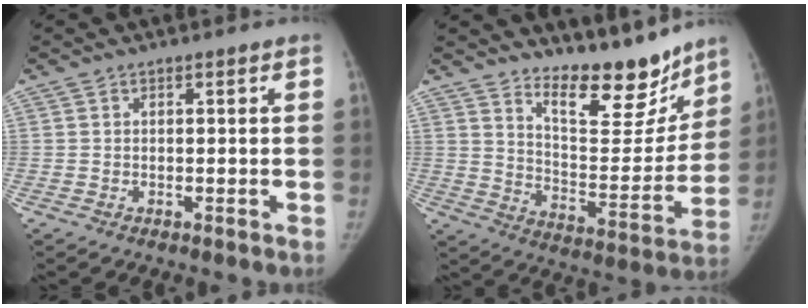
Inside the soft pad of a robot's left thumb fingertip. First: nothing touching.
{"total": 16.6, "force": [13.6, 5.7, 7.6], "torque": [-0.054, -0.113, 0.215]}